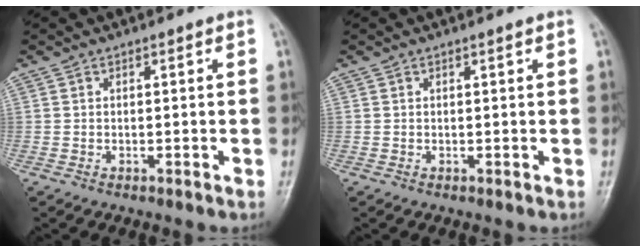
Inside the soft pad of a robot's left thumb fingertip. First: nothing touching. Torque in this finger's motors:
{"motor_torque": [0.03, -0.05, -0.22, 0.06, 0.01]}